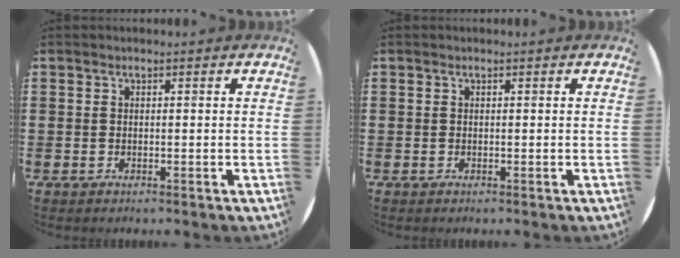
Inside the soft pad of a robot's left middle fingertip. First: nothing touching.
{"total": 0.0}